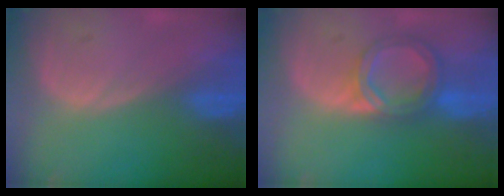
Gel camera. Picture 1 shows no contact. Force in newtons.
{"total": 6.4, "press": 5.6, "slide": 3.1}